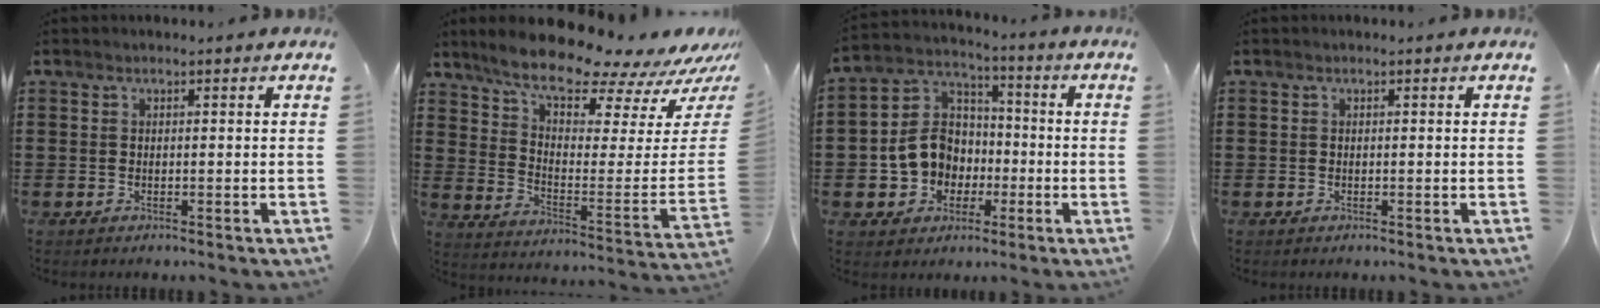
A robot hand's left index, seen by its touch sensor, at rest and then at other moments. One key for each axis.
{"total": 11.1, "fx": 9.8, "fy": 1.9, "fz": 4.8, "tx": -0.101, "ty": -0.089, "tz": 0.163}
{"total": 9.4, "fx": -2.0, "fy": 8.4, "fz": 3.7, "tx": -0.123, "ty": 0.017, "tz": -0.039}
{"total": 0.0}